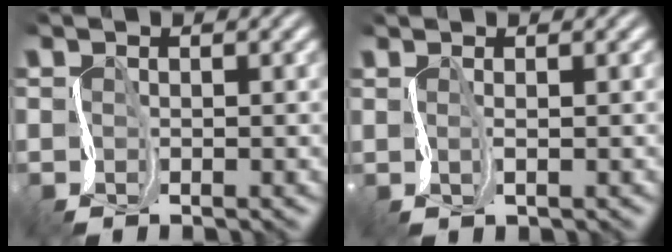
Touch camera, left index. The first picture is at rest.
{"total": 0.8, "force": [0.7, -0.3, -0.2], "torque": [-0.003, 0.000, 0.014]}